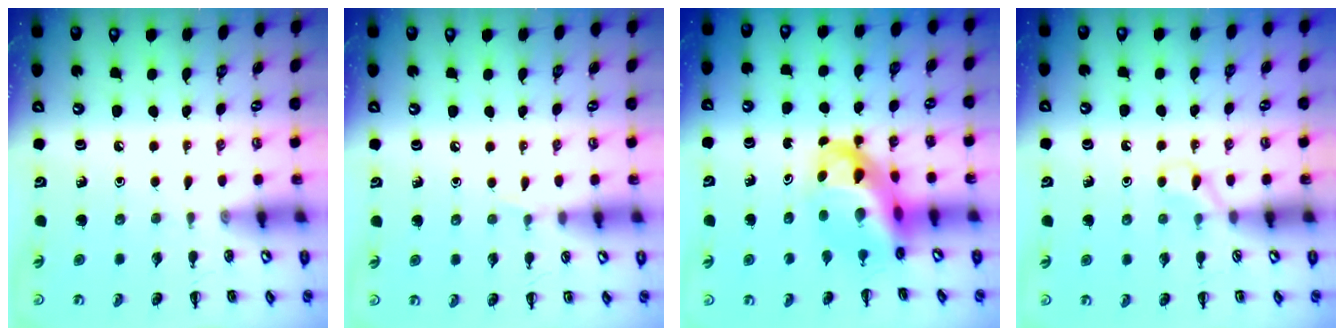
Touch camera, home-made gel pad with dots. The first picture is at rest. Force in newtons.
{"total": 4.0, "press": 3.7, "slide": 1.3}
{"total": 10.1, "press": 9.8, "slide": 2.5}
{"total": 4.4, "press": 4.2, "slide": 1.6}